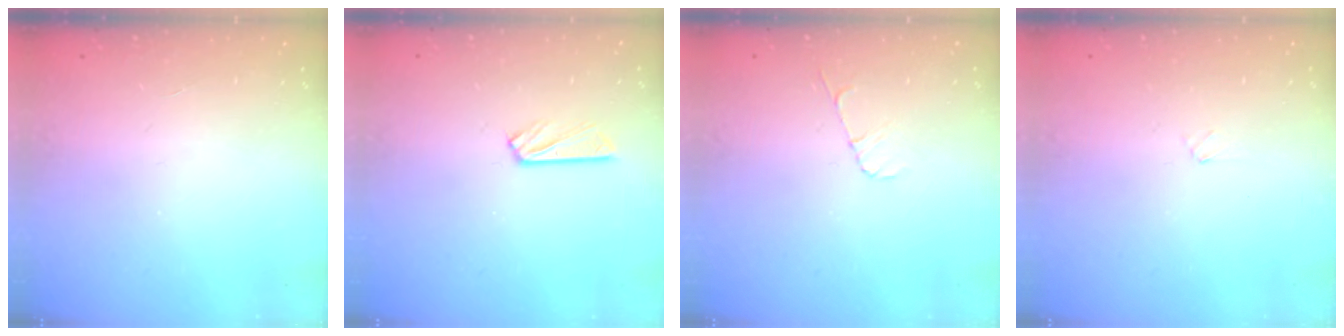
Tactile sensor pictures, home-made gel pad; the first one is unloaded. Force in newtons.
{"total": 4.3, "press": 4.2, "slide": 0.5}
{"total": 4.5, "press": 4.5, "slide": 0.4}
{"total": 0.9, "press": 0.9, "slide": 0.2}